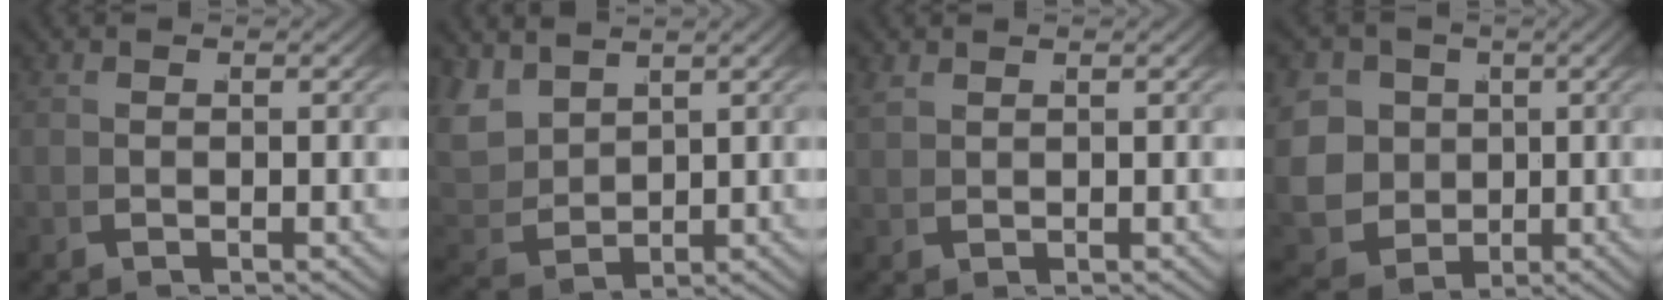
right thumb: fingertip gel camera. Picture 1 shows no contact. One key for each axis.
{"total": 5.2, "fx": 1.5, "fy": 3.8, "fz": 3.2, "tx": -0.091, "ty": -0.013, "tz": 0.039}
{"total": 1.1, "fx": 1.0, "fy": -0.2, "fz": 0.2, "tx": -0.002, "ty": 0.008, "tz": 0.026}
{"total": 14.3, "fx": -1.8, "fy": 12.4, "fz": 7.1, "tx": -0.171, "ty": -0.058, "tz": -0.025}